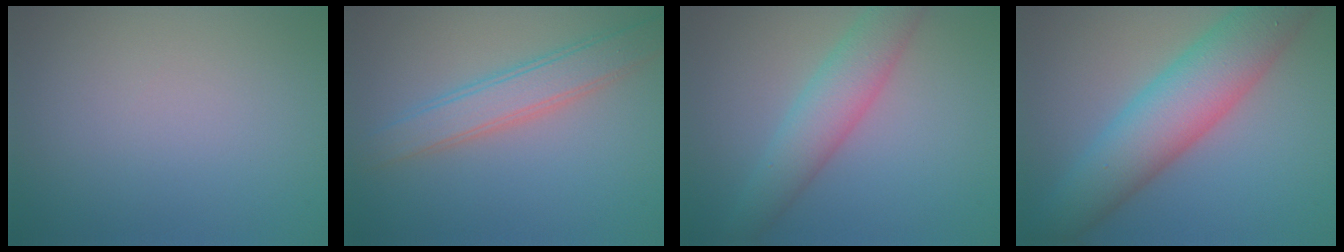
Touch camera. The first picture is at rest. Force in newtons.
{"total": 3.9, "press": 3.9, "slide": 0.1}
{"total": 4.6, "press": 4.6, "slide": 0.2}
{"total": 8.9, "press": 8.9, "slide": 0.2}